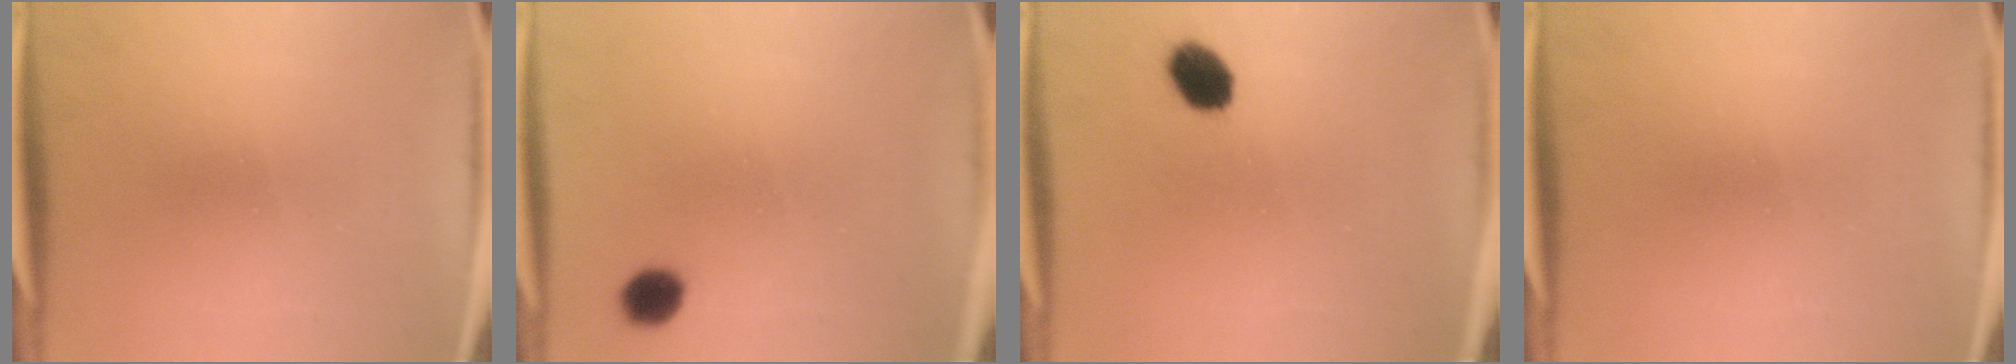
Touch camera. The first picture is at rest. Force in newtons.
{"total": 4.1}
{"total": 5.5}
{"total": 0.0}